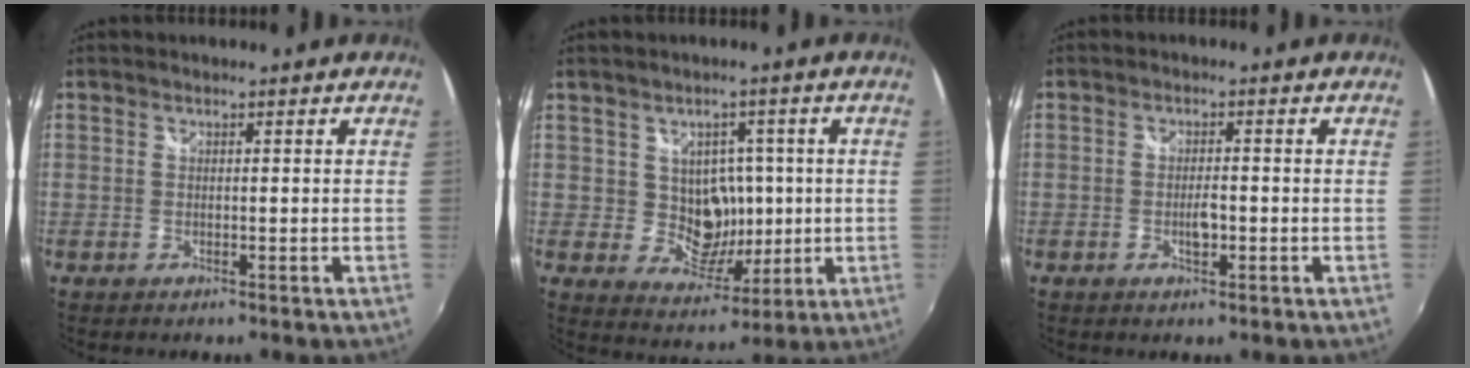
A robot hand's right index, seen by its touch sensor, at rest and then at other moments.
{"total": 7.7, "force": [0.7, 7.0, 3.2], "torque": [-0.057, 0.004, 0.023]}
{"total": 2.7, "force": [-0.8, 1.1, 2.4], "torque": [-0.042, -0.002, -0.013]}